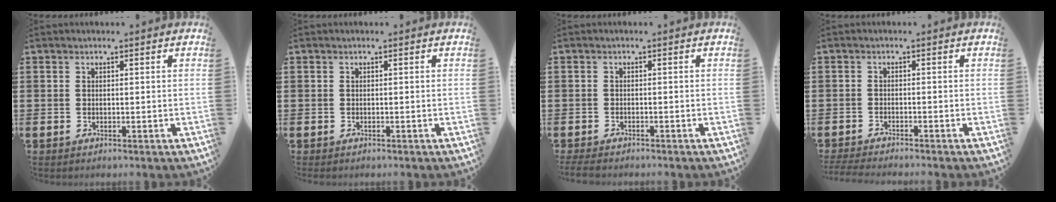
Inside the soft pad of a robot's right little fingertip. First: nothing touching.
{"total": 0.0}
{"total": 1.2, "force": [-1.0, 0.3, 0.6], "torque": [-0.012, 0.001, -0.021]}
{"total": 1.7, "force": [-1.6, -0.1, 0.5], "torque": [-0.006, 0.003, -0.032]}